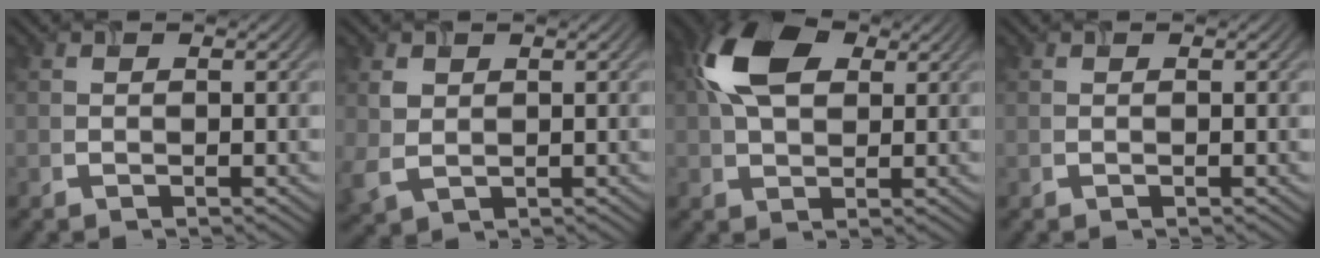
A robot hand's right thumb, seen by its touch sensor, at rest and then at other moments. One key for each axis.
{"total": 3.1, "fx": 0.8, "fy": 2.5, "fz": 1.7, "tx": -0.050, "ty": -0.004, "tz": 0.020}
{"total": 10.3, "fx": 3.1, "fy": 6.2, "fz": 7.6, "tx": -0.175, "ty": 0.022, "tz": 0.047}
{"total": 0.0}